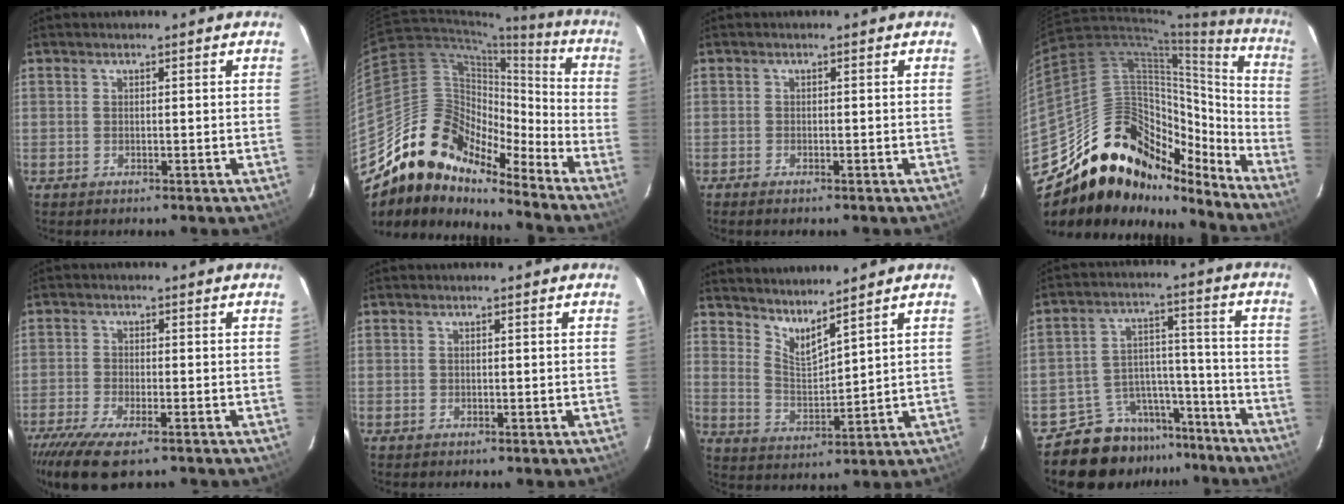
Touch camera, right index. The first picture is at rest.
{"total": 16.2, "force": [-13.3, 7.2, 5.7], "torque": [-0.102, 0.029, -0.250]}
{"total": 1.3, "force": [-1.1, 0.2, 0.7], "torque": [-0.016, -0.004, -0.021]}
{"total": 24.3, "force": [-16.8, 13.9, 10.7], "torque": [-0.192, 0.051, -0.261]}
{"total": 10.0, "force": [-7.2, 2.6, 6.4], "torque": [-0.153, -0.039, -0.133]}
{"total": 0.0}
{"total": 7.1, "force": [6.3, 0.6, 3.3], "torque": [-0.056, -0.010, 0.119]}
{"total": 11.8, "force": [-9.9, 6.4, 0.6], "torque": [-0.013, 0.065, -0.143]}